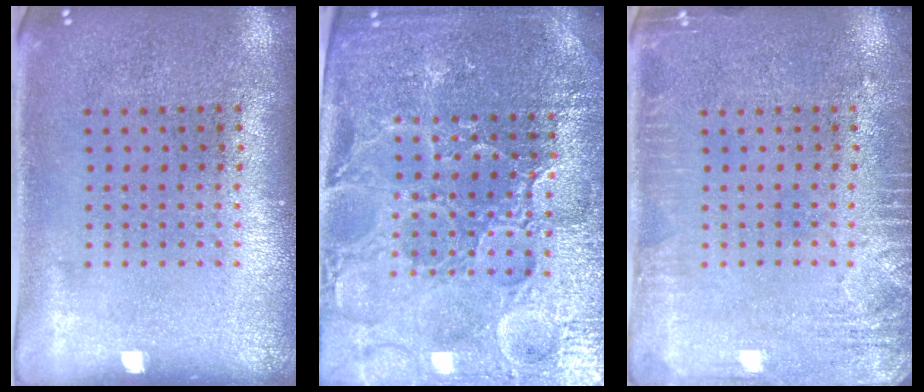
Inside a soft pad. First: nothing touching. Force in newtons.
{"total": 5.2, "press": 4.8, "slide": 1.9}
{"total": 2.7, "press": 2.7, "slide": 0.4}